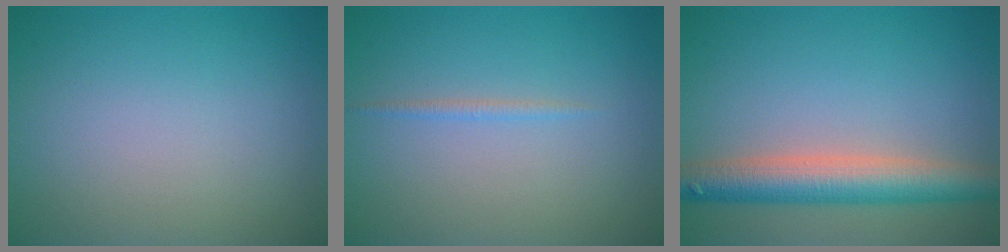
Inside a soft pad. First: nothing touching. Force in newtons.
{"total": 0.7, "press": 0.7, "slide": 0.1}
{"total": 5.9, "press": 5.9, "slide": 0.4}